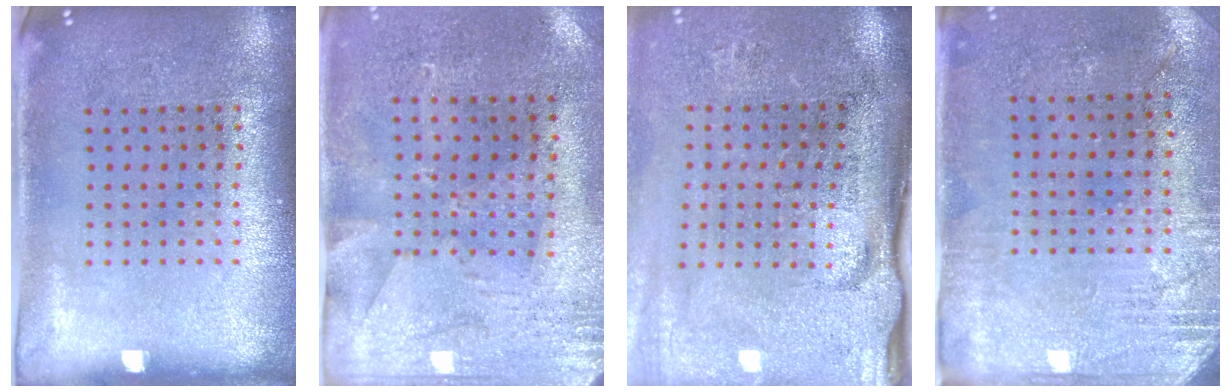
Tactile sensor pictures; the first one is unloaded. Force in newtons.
{"total": 2.8, "press": 2.3, "slide": 1.6}
{"total": 4.4, "press": 3.6, "slide": 2.6}
{"total": 2.8, "press": 2.4, "slide": 1.5}